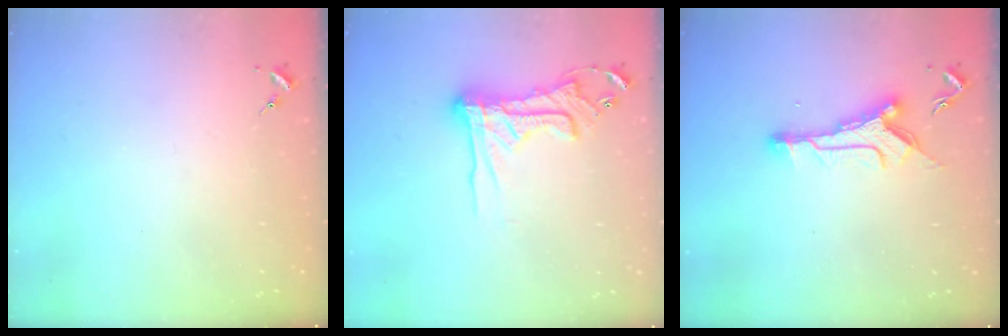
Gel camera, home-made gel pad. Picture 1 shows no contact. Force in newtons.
{"total": 16.6, "press": 16.5, "slide": 1.7}
{"total": 10.8, "press": 10.8, "slide": 0.3}